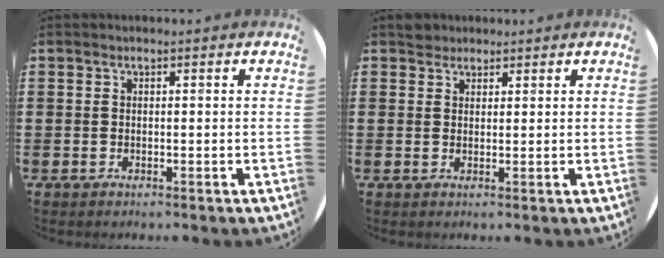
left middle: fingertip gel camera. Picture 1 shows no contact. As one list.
[{"total": 1.8, "force": [1.7, 0.7, -0.1], "torque": [0.006, 0.001, 0.032]}]